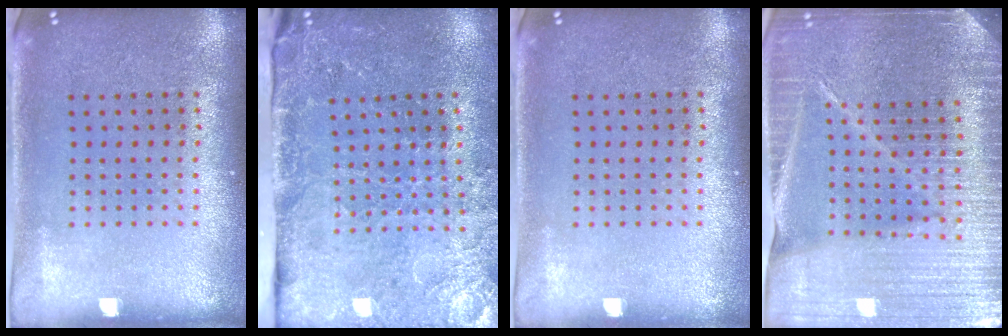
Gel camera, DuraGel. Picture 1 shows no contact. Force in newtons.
{"total": 3.3, "press": 3.2, "slide": 0.7}
{"total": 0.0}
{"total": 5.0, "press": 4.5, "slide": 2.2}